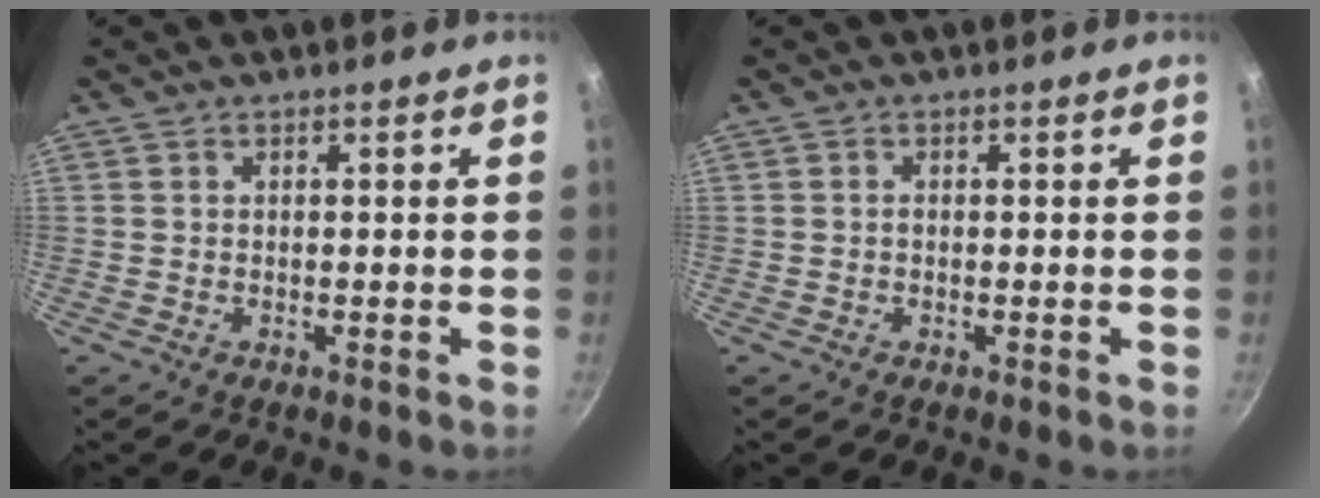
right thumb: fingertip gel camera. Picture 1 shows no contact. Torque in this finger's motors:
{"motor_torque": [0.22, 0.02, 0.61, 0.05, -0.02]}